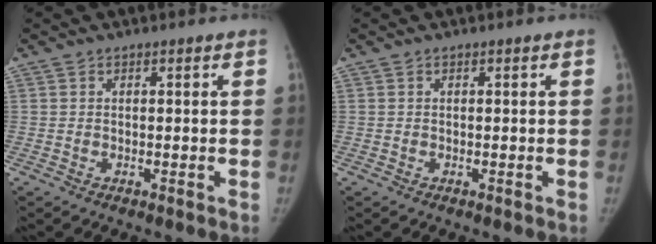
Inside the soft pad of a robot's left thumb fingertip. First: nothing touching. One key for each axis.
{"total": 0.0}